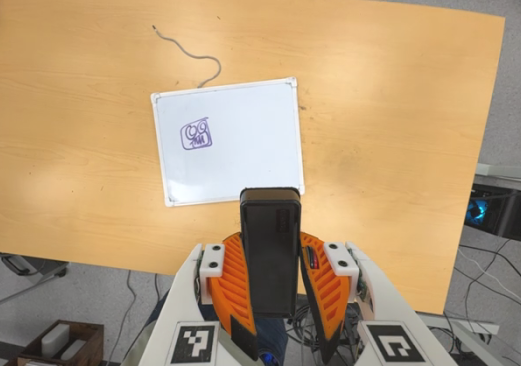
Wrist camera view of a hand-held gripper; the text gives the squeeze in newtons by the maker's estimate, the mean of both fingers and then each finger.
{"total": 11.3, "left": 8.7, "right": 13.8}